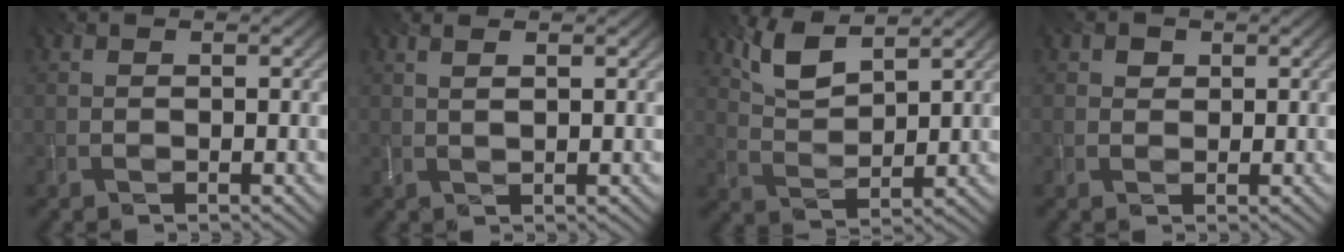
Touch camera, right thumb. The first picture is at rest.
{"total": 1.5, "force": [0.8, 0.2, 1.2], "torque": [-0.022, 0.004, 0.016]}
{"total": 5.7, "force": [3.9, 2.0, 3.6], "torque": [-0.089, -0.001, 0.084]}
{"total": 1.3, "force": [0.6, 1.1, 0.4], "torque": [-0.006, 0.000, 0.010]}